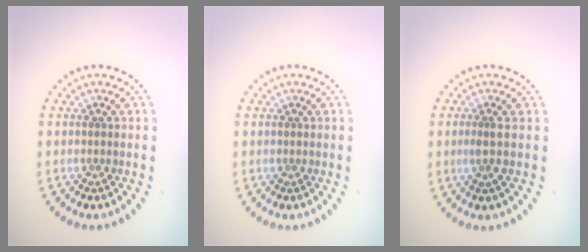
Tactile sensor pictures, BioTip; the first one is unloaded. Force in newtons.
{"total": 0.0}
{"total": 1.5, "press": 1.1, "slide": 0.9}